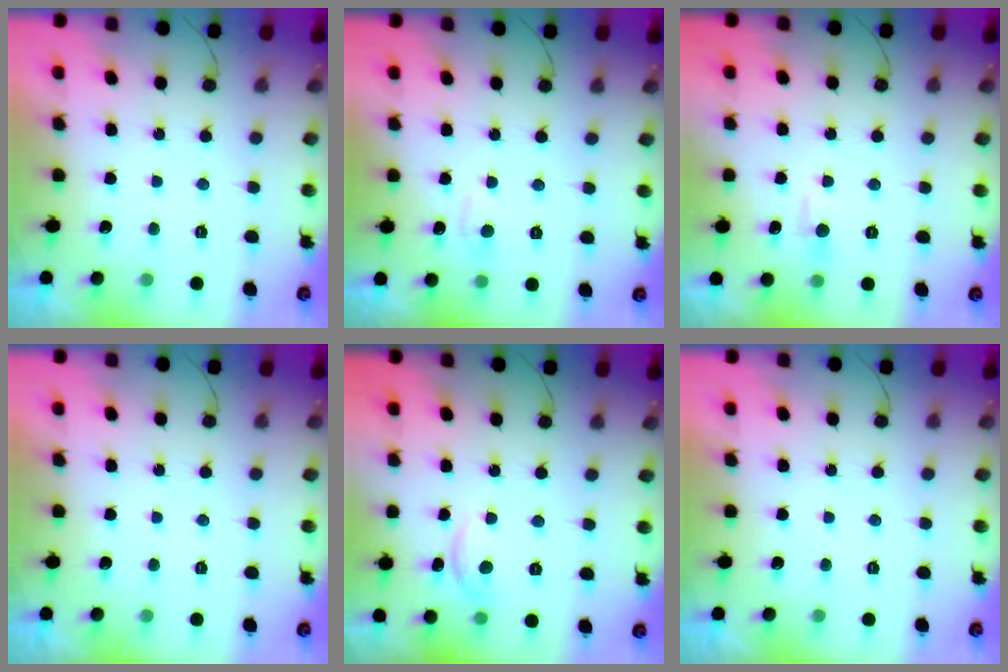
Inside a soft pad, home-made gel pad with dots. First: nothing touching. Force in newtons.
{"total": 5.8, "press": 5.8, "slide": 0.7}
{"total": 5.0, "press": 4.9, "slide": 0.7}
{"total": 0.0}
{"total": 6.0, "press": 5.9, "slide": 0.5}
{"total": 0.0}